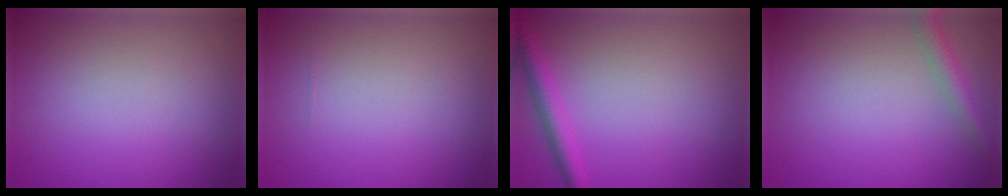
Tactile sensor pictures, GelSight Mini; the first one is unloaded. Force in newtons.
{"total": 0.0}
{"total": 2.5, "press": 2.5, "slide": 0.1}
{"total": 2.2, "press": 2.2, "slide": 0.1}